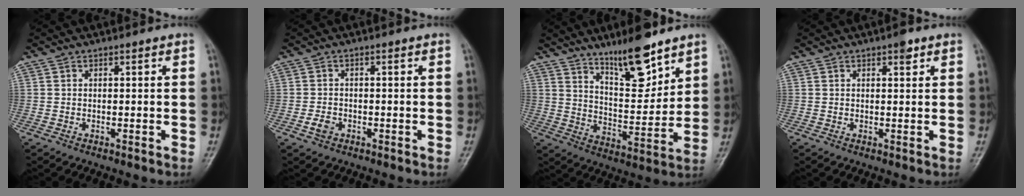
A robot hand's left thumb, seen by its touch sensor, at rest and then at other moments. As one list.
[{"total": 2.3, "force": [-1.0, 1.7, 1.2], "torque": [-0.020, 0.005, -0.019]}, {"total": 12.6, "force": [9.2, 3.6, 7.8], "torque": [-0.104, -0.073, 0.164]}, {"total": 2.0, "force": [1.2, 0.7, 1.4], "torque": [-0.016, -0.004, 0.015]}]